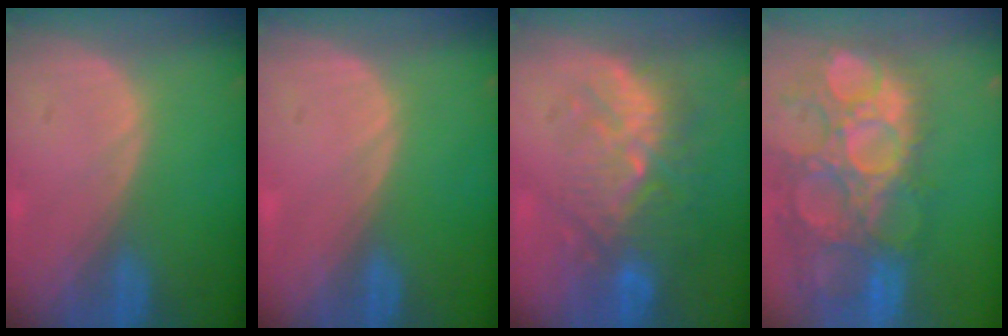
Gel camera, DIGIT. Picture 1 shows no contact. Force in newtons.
{"total": 0.0}
{"total": 10.1, "press": 9.4, "slide": 3.7}
{"total": 15.2, "press": 12.6, "slide": 8.5}